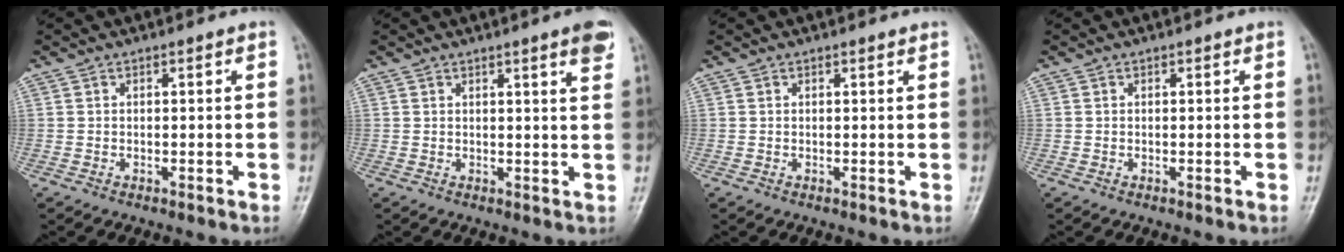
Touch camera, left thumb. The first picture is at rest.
{"total": 4.2, "force": [2.5, 0.2, 3.3], "torque": [-0.037, -0.012, 0.030]}
{"total": 0.6, "force": [0.5, -0.1, 0.4], "torque": [-0.011, -0.002, 0.008]}
{"total": 0.0}